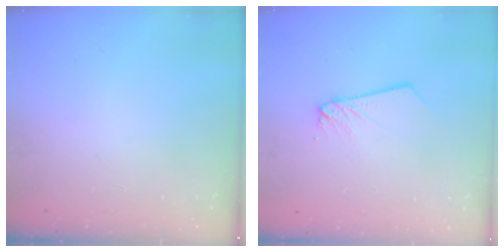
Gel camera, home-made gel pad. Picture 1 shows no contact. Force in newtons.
{"total": 2.5, "press": 2.5, "slide": 0.3}